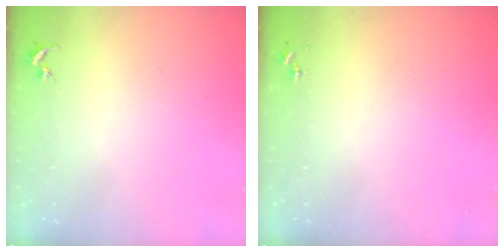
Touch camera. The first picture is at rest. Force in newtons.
{"total": 0.0}